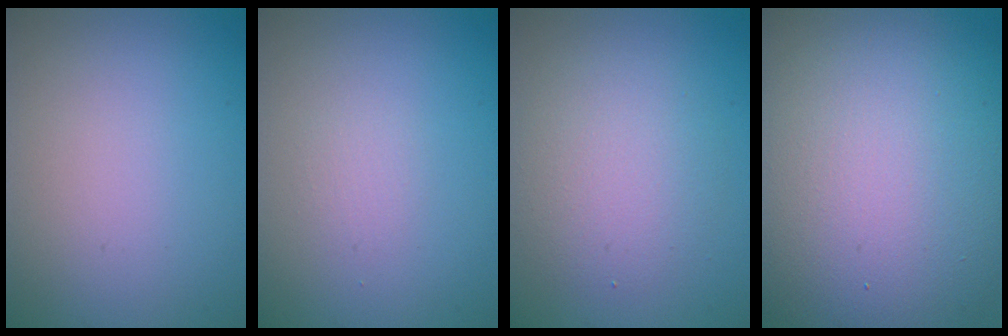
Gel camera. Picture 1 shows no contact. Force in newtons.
{"total": 0.7, "press": 0.7, "slide": 0.1}
{"total": 3.8, "press": 3.8, "slide": 0.3}
{"total": 16.8, "press": 16.8, "slide": 0.8}